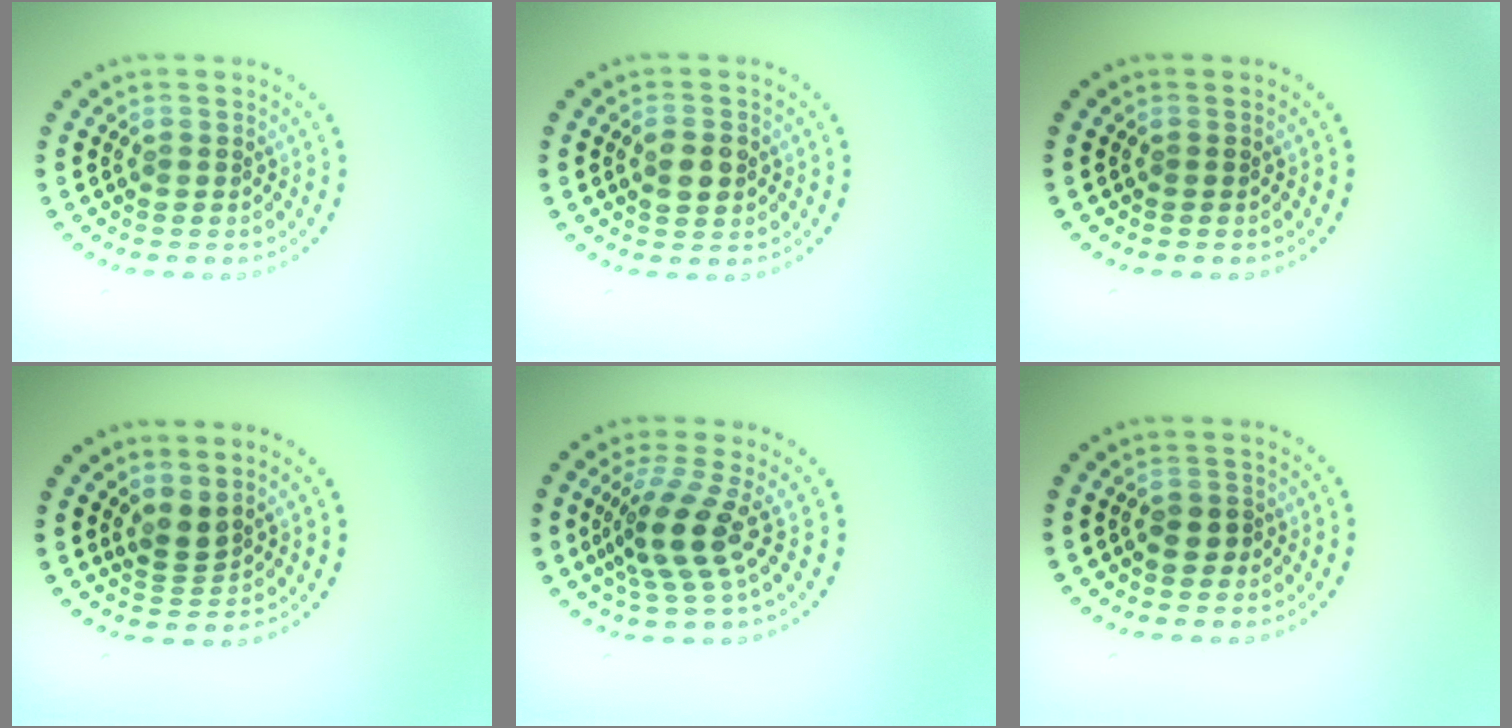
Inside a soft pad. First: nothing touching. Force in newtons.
{"total": 2.6, "press": 2.6, "slide": 0.2}
{"total": 0.0}
{"total": 1.8, "press": 1.4, "slide": 1.3}
{"total": 4.1, "press": 2.9, "slide": 2.8}
{"total": 1.4, "press": 1.2, "slide": 0.6}